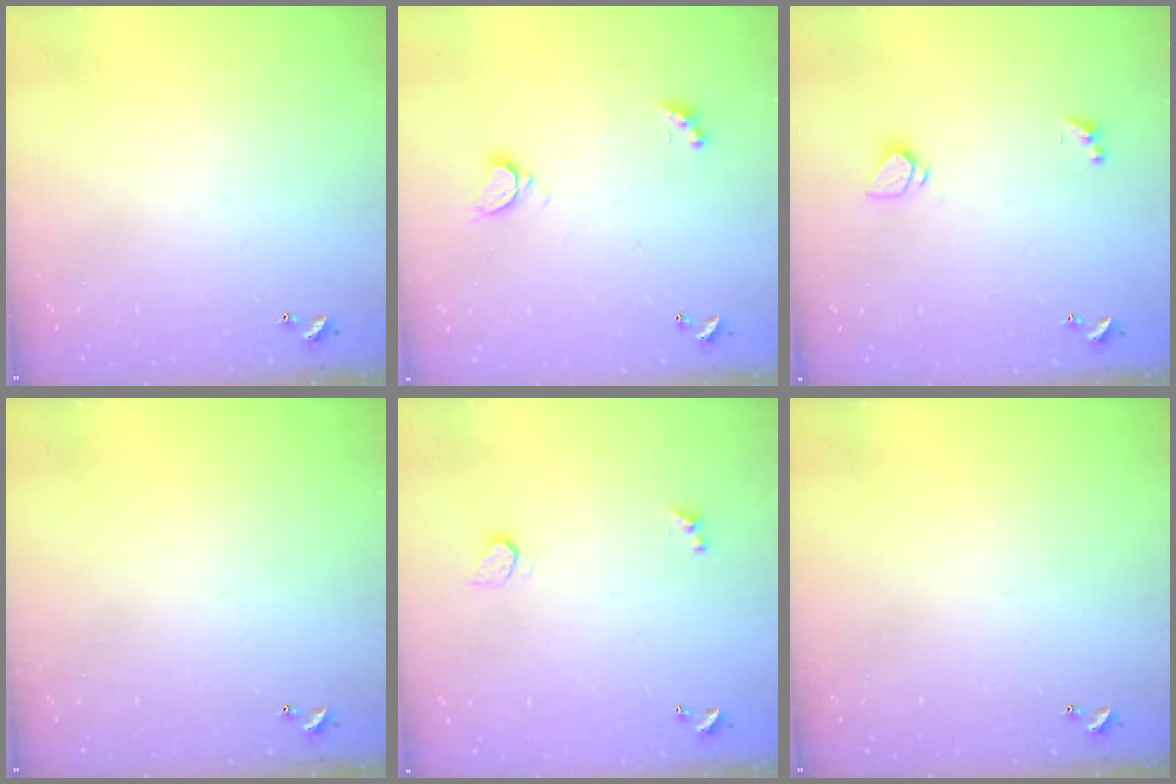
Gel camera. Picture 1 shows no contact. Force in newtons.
{"total": 2.3, "press": 2.2, "slide": 0.7}
{"total": 1.3, "press": 1.2, "slide": 0.4}
{"total": 0.0}
{"total": 0.9, "press": 0.8, "slide": 0.4}
{"total": 0.0}